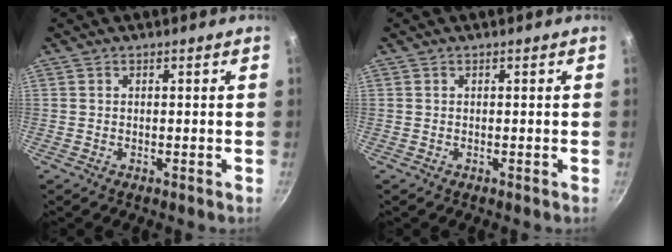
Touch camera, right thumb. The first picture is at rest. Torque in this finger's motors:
{"motor_torque": [0.00, 0.00, 0.00, 0.00, 0.00]}